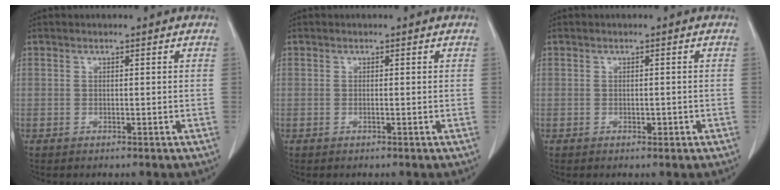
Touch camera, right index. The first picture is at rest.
{"total": 0.0}
{"total": 0.9, "force": [-0.4, 0.5, 0.6], "torque": [-0.010, 0.000, -0.002]}